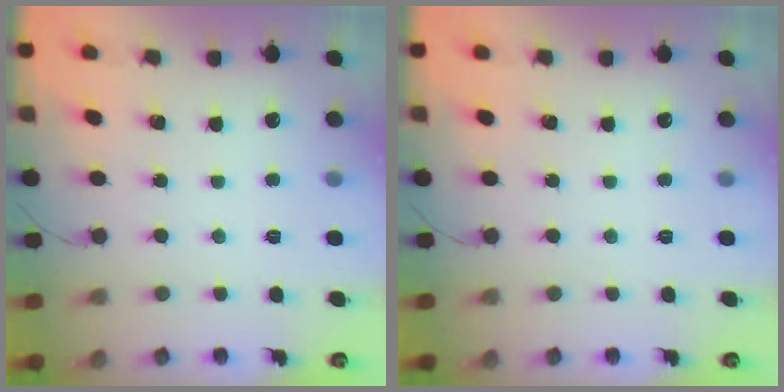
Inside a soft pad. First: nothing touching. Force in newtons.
{"total": 0.0}